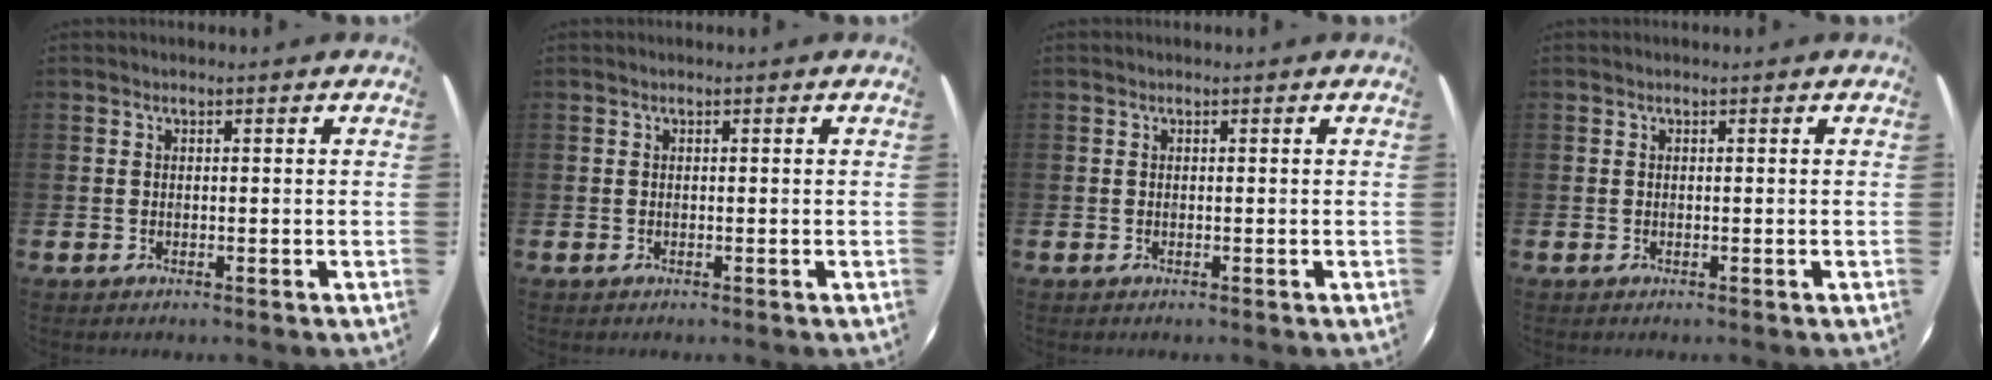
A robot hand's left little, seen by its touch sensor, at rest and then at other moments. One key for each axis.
{"total": 0.0}
{"total": 0.0}
{"total": 0.0}